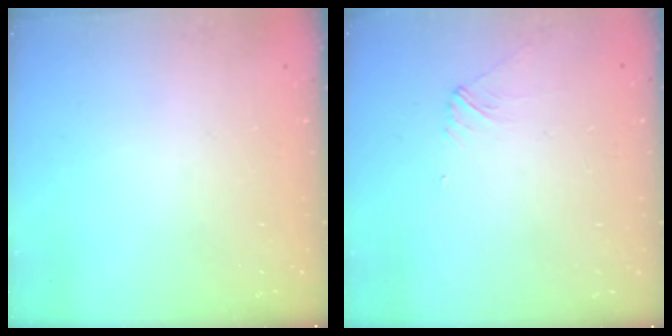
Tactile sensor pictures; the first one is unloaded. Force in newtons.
{"total": 2.7, "press": 2.7, "slide": 0.5}